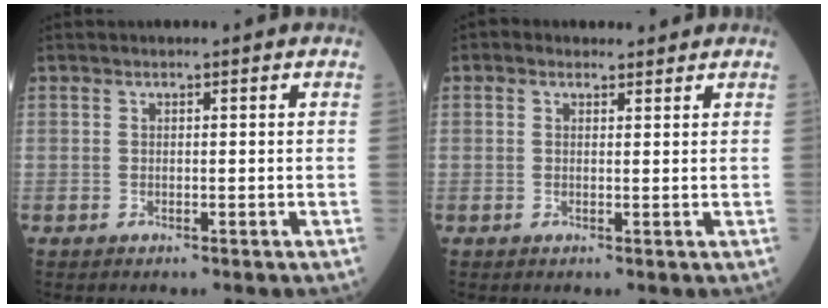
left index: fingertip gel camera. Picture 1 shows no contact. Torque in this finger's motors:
{"motor_torque": [0.78, -1.00, 0.01, 0.03]}